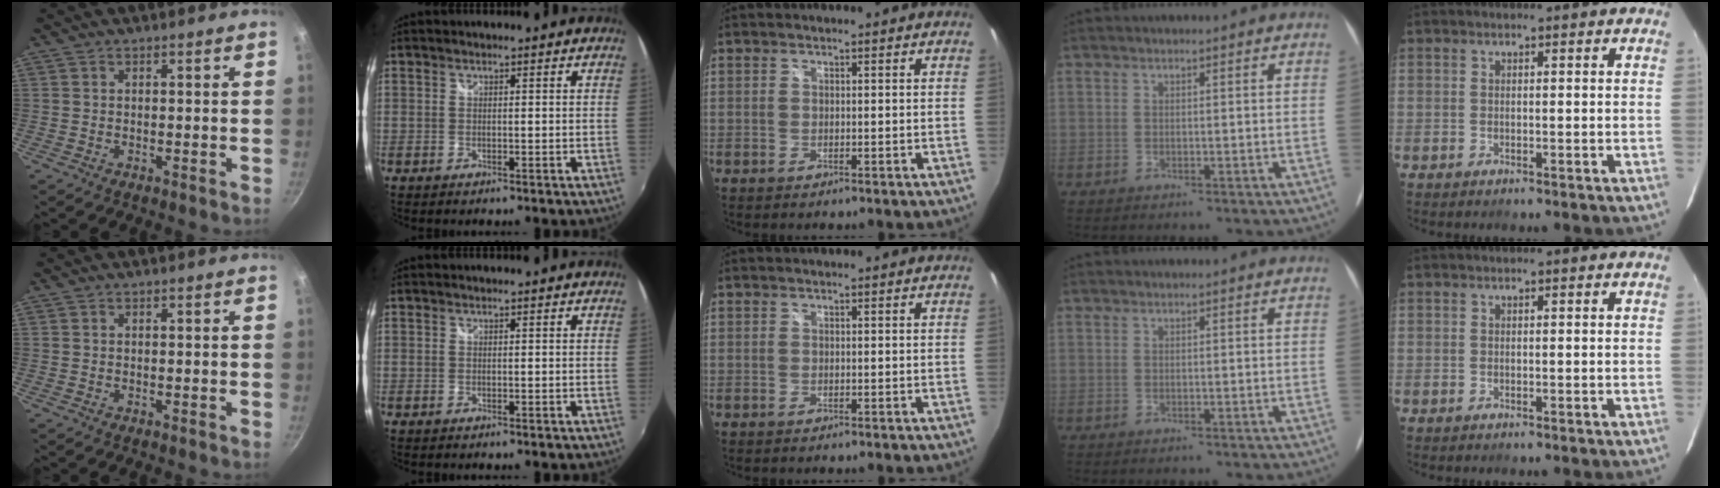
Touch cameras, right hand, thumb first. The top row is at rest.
{}